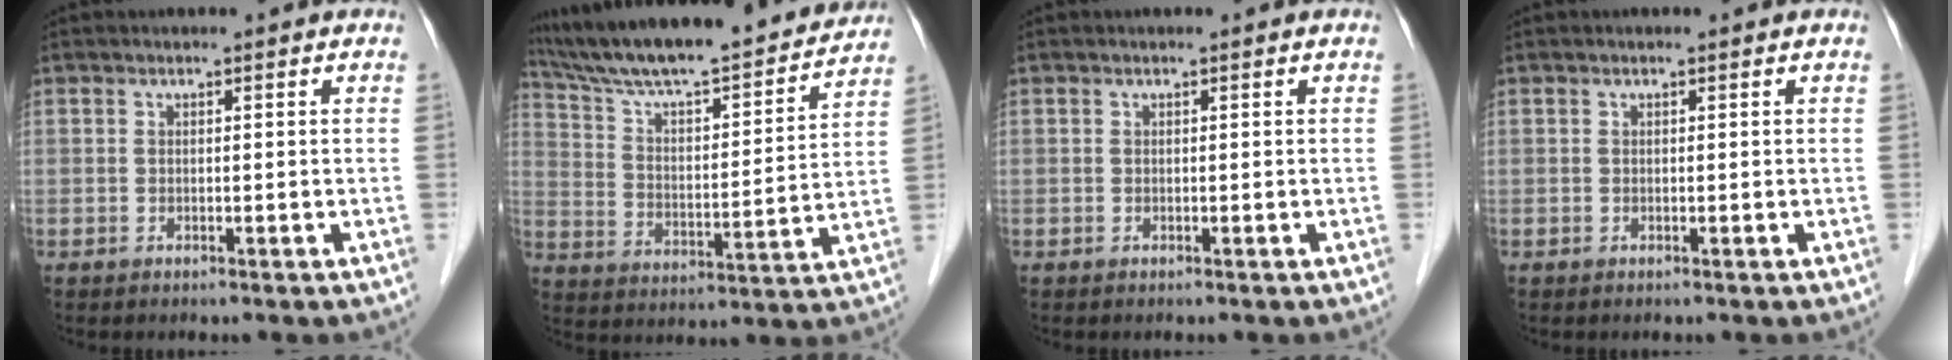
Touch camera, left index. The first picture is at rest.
{"total": 23.4, "force": [21.0, 3.0, 10.0], "torque": [-0.169, 0.002, 0.314]}
{"total": 0.0}
{"total": 0.0}